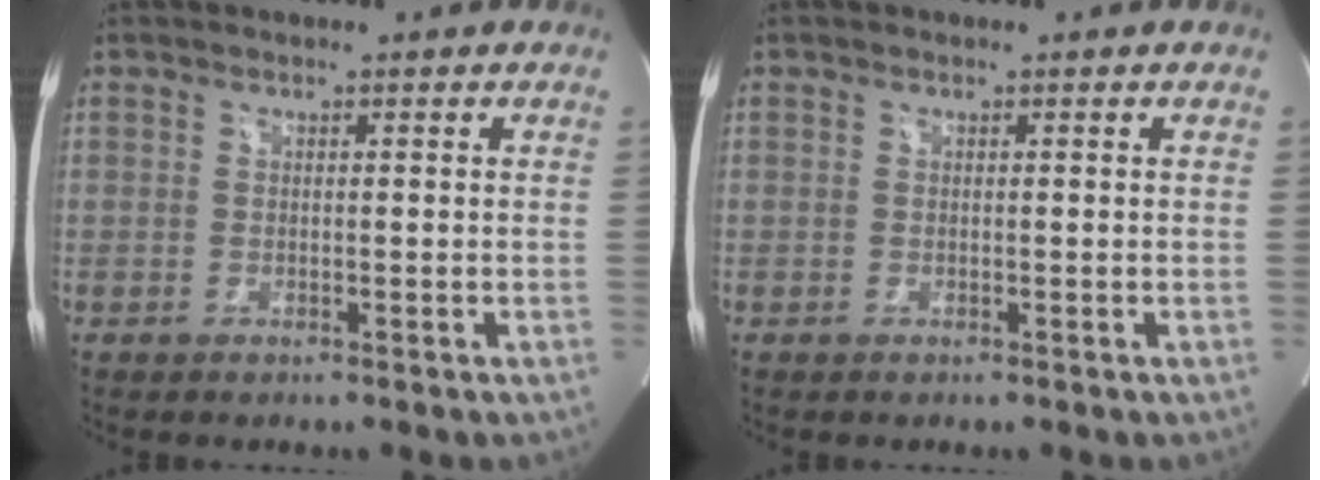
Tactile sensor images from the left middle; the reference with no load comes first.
{"total": 0.0}